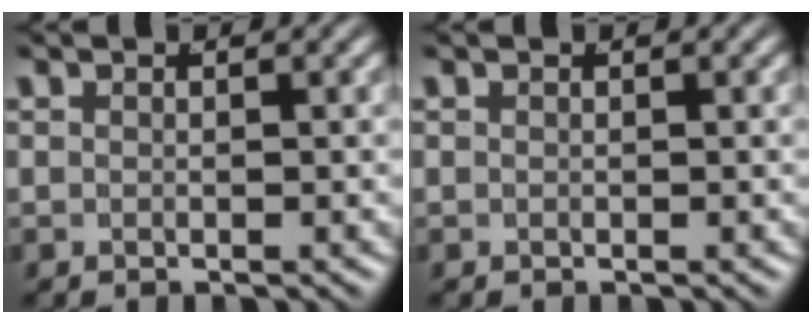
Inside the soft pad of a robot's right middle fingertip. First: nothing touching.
{"total": 0.0}